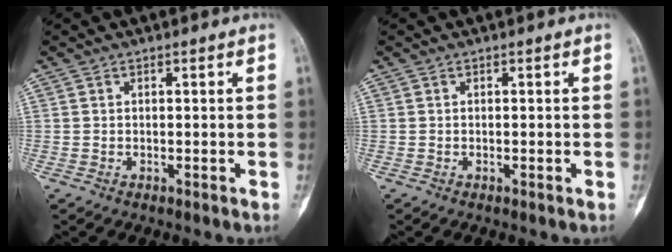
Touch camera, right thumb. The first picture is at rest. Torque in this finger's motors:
{"motor_torque": [-0.19, 0.37, -0.15, 0.04, -0.05]}